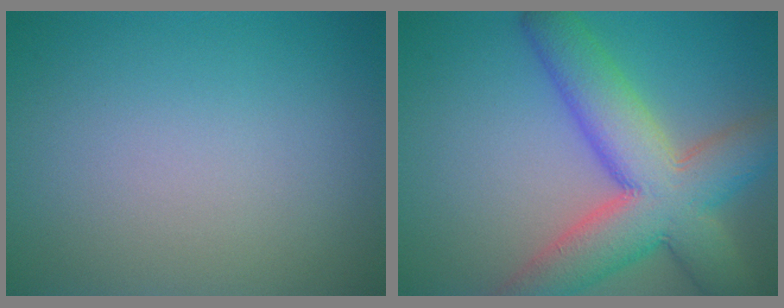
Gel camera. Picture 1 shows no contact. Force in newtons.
{"total": 10.2, "press": 10.2, "slide": 0.6}